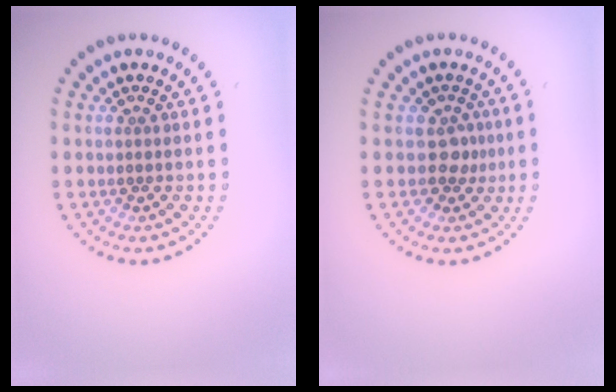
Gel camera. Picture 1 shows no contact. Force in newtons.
{"total": 1.8, "press": 1.4, "slide": 1.2}